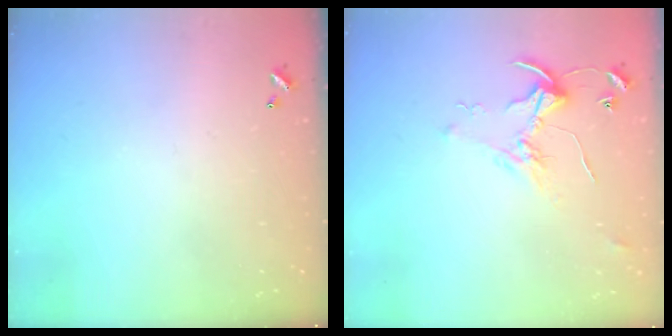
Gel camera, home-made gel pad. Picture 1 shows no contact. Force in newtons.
{"total": 2.2, "press": 2.1, "slide": 0.3}